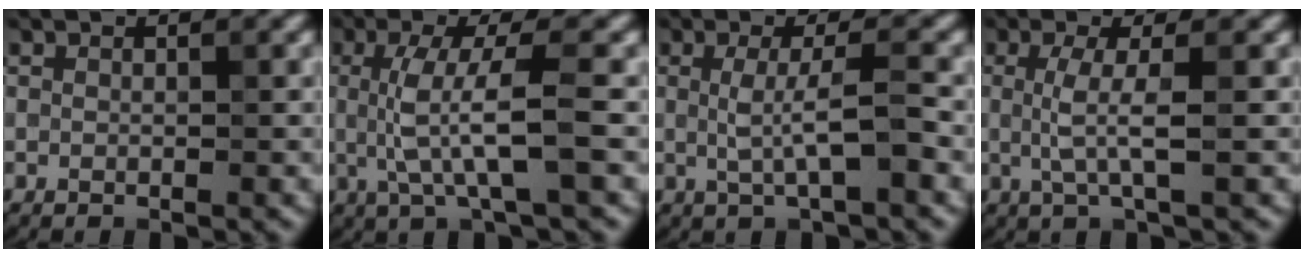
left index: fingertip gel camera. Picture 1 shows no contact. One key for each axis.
{"total": 5.6, "fx": 0.0, "fy": 1.1, "fz": 5.5, "tx": -0.115, "ty": -0.003, "tz": 0.002}
{"total": 3.3, "fx": -0.1, "fy": 0.5, "fz": 3.2, "tx": -0.064, "ty": -0.004, "tz": -0.002}
{"total": 3.1, "fx": 0.1, "fy": 0.6, "fz": 3.0, "tx": -0.064, "ty": -0.001, "tz": -0.002}